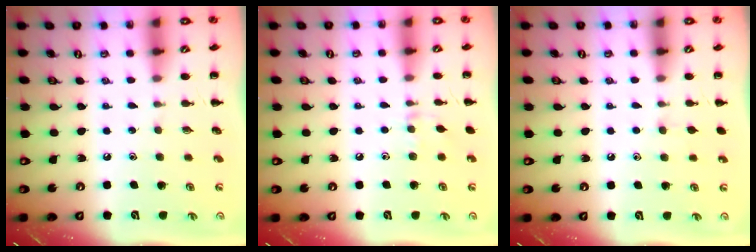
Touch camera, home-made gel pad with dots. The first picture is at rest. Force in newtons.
{"total": 4.2, "press": 3.9, "slide": 1.5}
{"total": 2.8, "press": 2.5, "slide": 1.3}